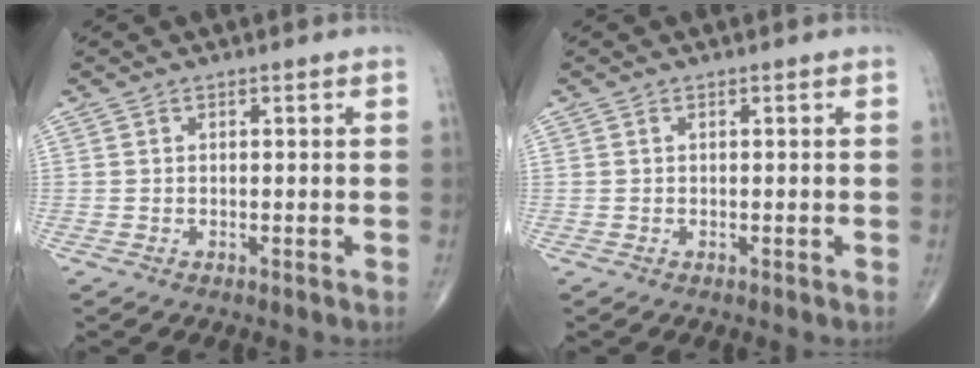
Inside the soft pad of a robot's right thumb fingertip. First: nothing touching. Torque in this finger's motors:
{"motor_torque": [-0.34, -0.22, 0.25, 0.17, -0.07]}